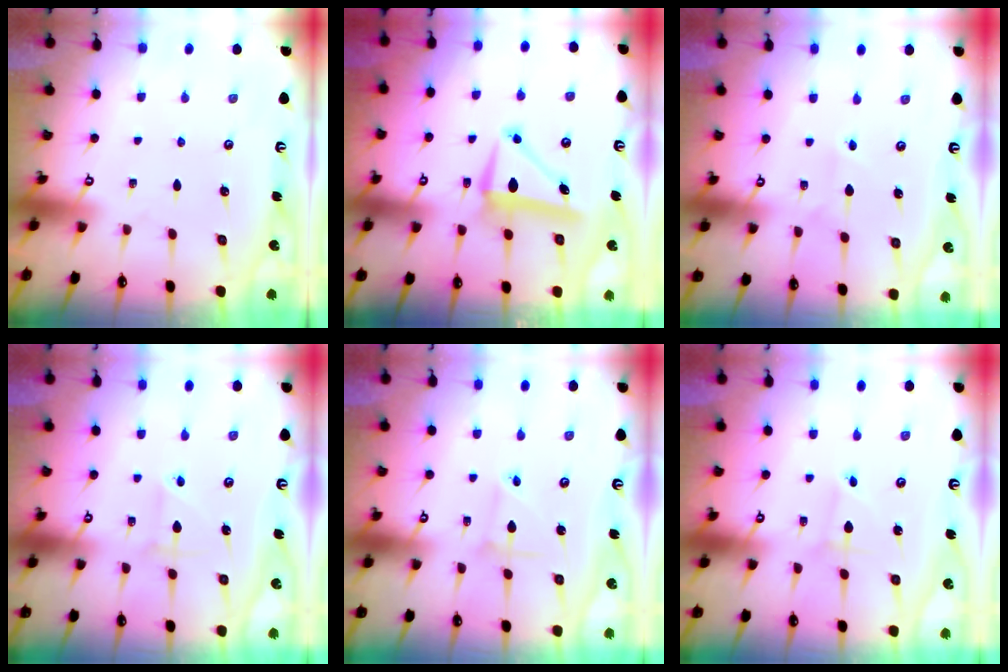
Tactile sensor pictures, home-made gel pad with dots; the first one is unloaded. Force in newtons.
{"total": 8.7, "press": 8.6, "slide": 1.6}
{"total": 2.8, "press": 2.7, "slide": 0.4}
{"total": 3.3, "press": 3.3, "slide": 0.3}
{"total": 2.4, "press": 2.4, "slide": 0.3}
{"total": 1.4, "press": 1.4, "slide": 0.1}